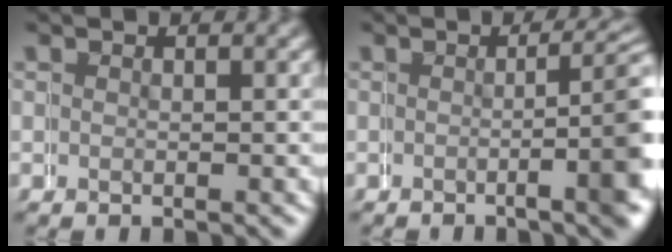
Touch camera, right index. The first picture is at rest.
{"total": 5.0, "force": [-0.7, 0.5, 4.9], "torque": [-0.029, 0.005, -0.013]}